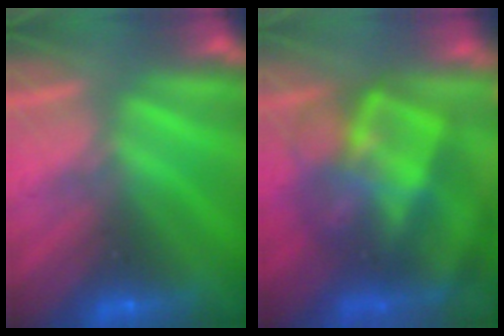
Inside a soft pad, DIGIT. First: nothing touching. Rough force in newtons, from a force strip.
{"total": 8.2}